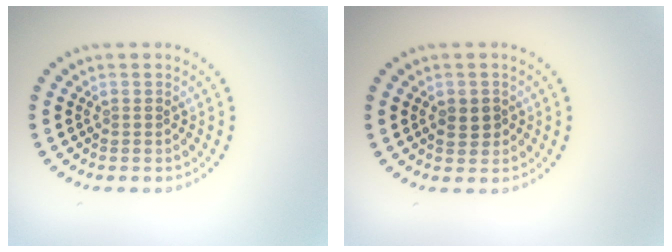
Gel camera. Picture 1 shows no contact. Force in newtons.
{"total": 1.9, "press": 1.9, "slide": 0.3}